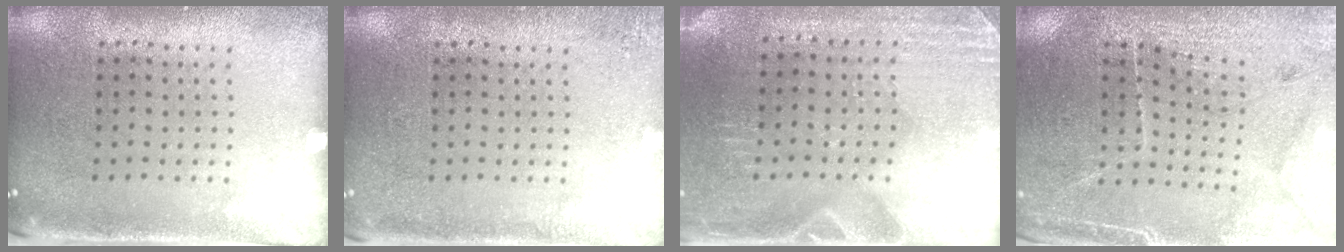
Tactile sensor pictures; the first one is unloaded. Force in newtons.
{"total": 1.6, "press": 1.6, "slide": 0.3}
{"total": 2.9, "press": 2.8, "slide": 0.9}
{"total": 3.0, "press": 2.9, "slide": 0.4}